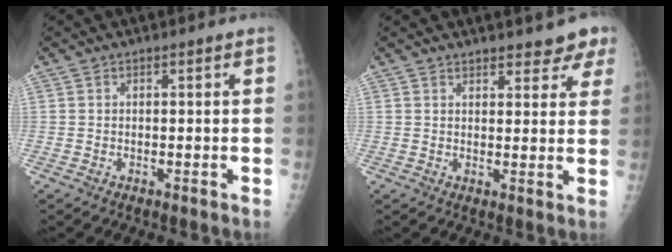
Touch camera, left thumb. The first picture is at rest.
{"total": 6.2, "force": [5.4, 2.3, 1.9], "torque": [0.014, -0.025, 0.056]}